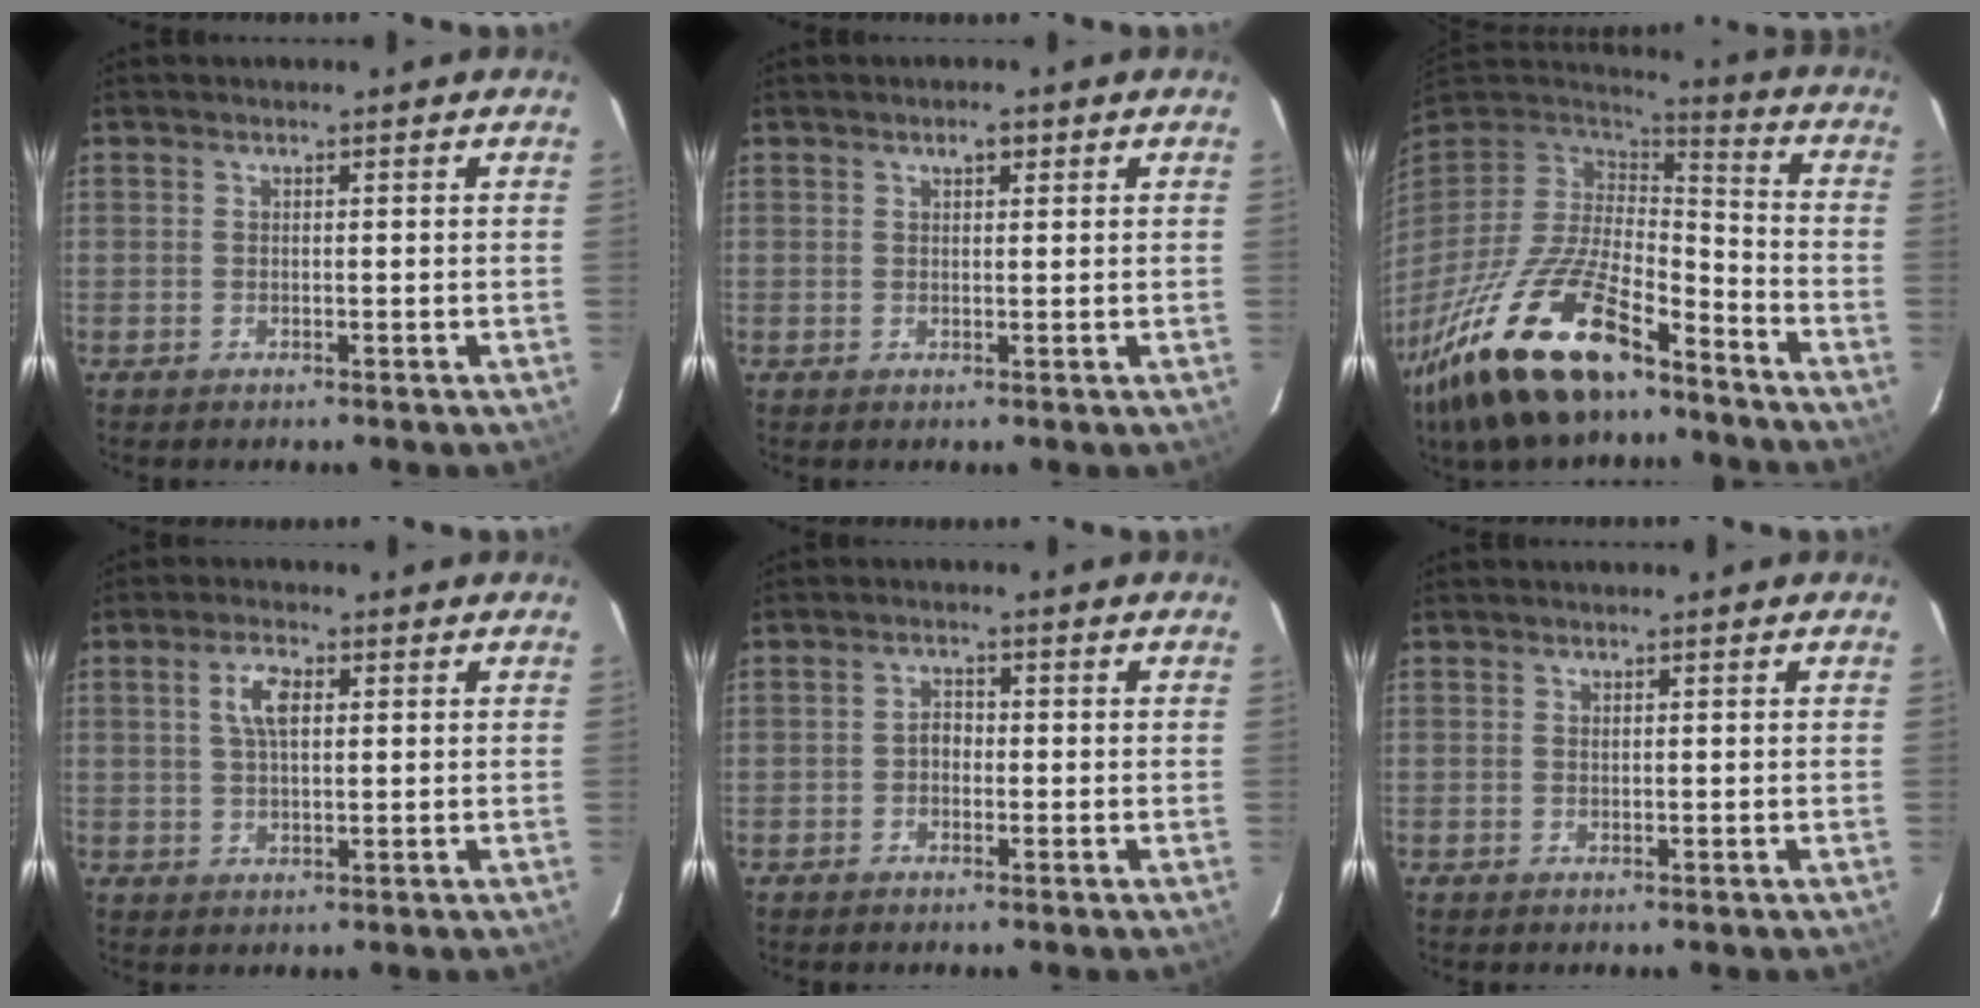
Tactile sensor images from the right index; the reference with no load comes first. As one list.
[{"total": 1.7, "force": [0.9, 0.9, 1.2], "torque": [-0.017, 0.007, 0.015]}, {"total": 25.9, "force": [-17.4, 9.5, 16.6], "torque": [-0.336, -0.043, -0.300]}, {"total": 4.6, "force": [1.3, 2.0, 3.9], "torque": [-0.074, 0.008, 0.026]}, {"total": 1.8, "force": [-0.6, 1.4, 1.0], "torque": [-0.018, 0.008, -0.013]}, {"total": 0.0}]